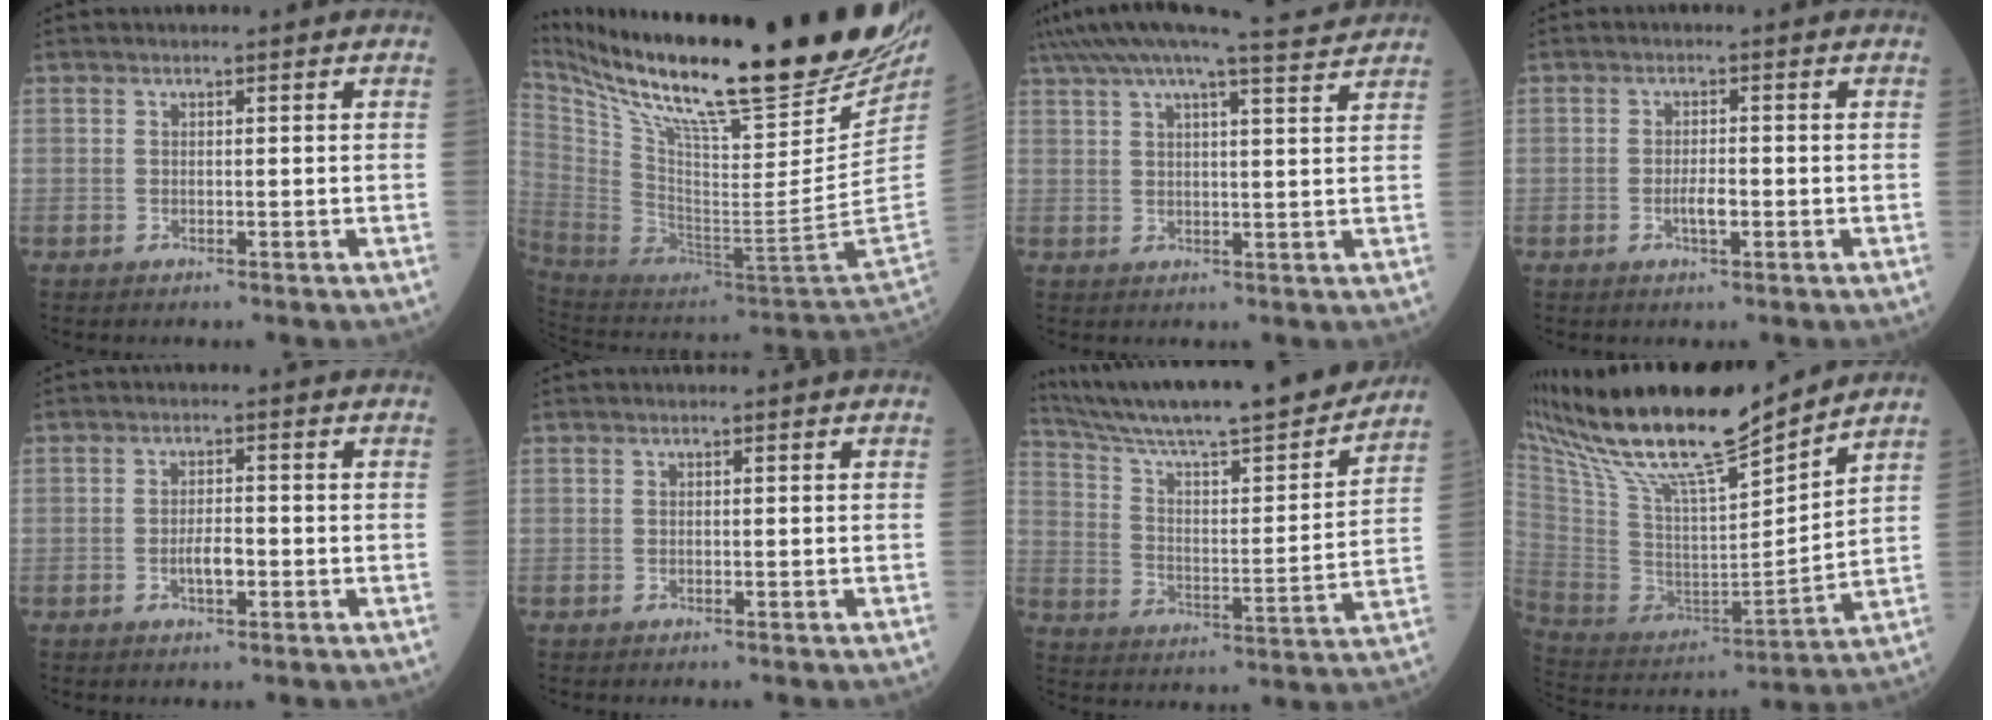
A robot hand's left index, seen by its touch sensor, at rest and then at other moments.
{"total": 36.3, "force": [27.3, 4.4, 23.5], "torque": [-0.382, -0.074, 0.412]}
{"total": 13.4, "force": [12.1, -0.7, 5.7], "torque": [-0.108, 0.014, 0.168]}
{"total": 2.2, "force": [-0.7, 0.5, 2.0], "torque": [-0.038, 0.000, -0.012]}
{"total": 2.7, "force": [-0.9, 0.8, 2.4], "torque": [-0.046, 0.002, -0.015]}
{"total": 0.0}
{"total": 24.7, "force": [21.6, 1.6, 11.9], "torque": [-0.200, -0.022, 0.323]}
{"total": 20.3, "force": [17.1, 1.5, 10.8], "torque": [-0.207, -0.013, 0.310]}